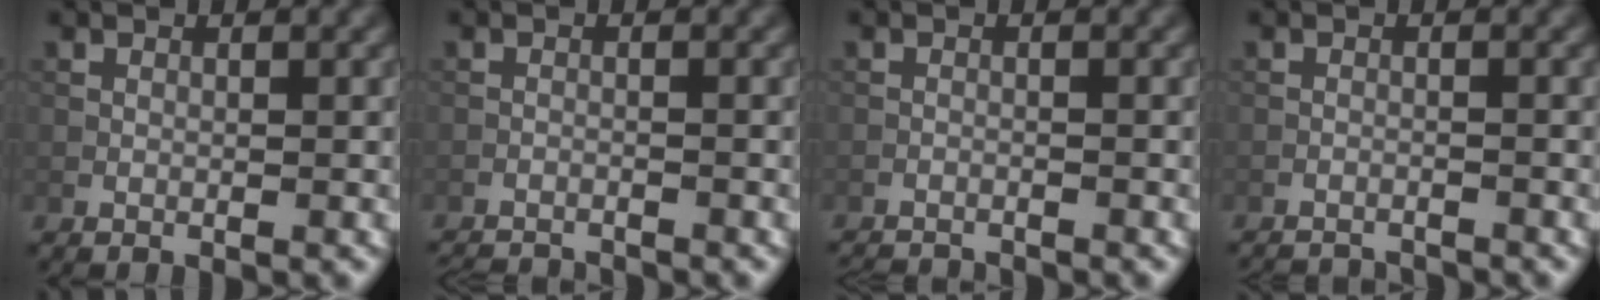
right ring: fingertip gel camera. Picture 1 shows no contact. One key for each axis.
{"total": 4.7, "fx": -4.7, "fy": 0.5, "fz": 0.8, "tx": -0.018, "ty": -0.013, "tz": -0.072}
{"total": 3.9, "fx": -3.8, "fy": 0.4, "fz": 0.7, "tx": -0.017, "ty": -0.012, "tz": -0.061}
{"total": 4.8, "fx": -4.7, "fy": 0.6, "fz": 0.7, "tx": -0.011, "ty": -0.006, "tz": -0.068}